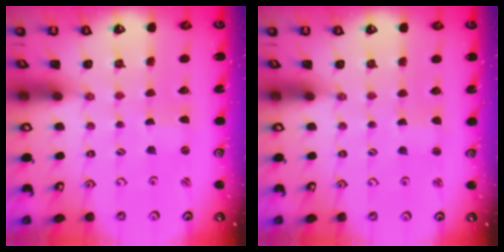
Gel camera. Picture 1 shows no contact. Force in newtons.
{"total": 0.9, "press": 0.9, "slide": 0.1}